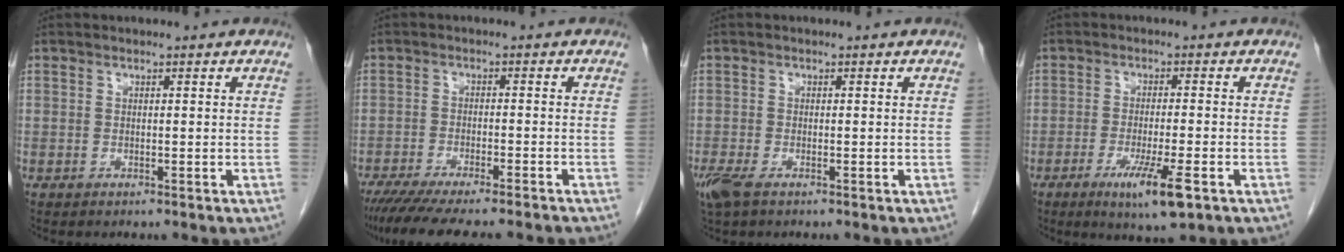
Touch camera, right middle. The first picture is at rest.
{"total": 14.8, "force": [-12.8, 0.9, 7.4], "torque": [-0.113, -0.035, -0.186]}
{"total": 3.3, "force": [-2.1, 1.1, 2.3], "torque": [-0.058, -0.011, -0.037]}
{"total": 7.4, "force": [-3.7, 0.4, 6.4], "torque": [-0.116, -0.020, -0.057]}